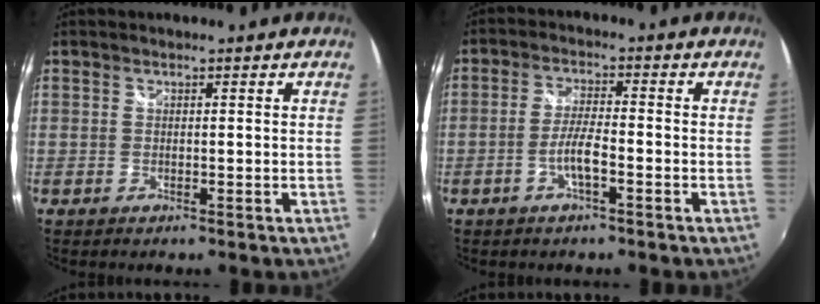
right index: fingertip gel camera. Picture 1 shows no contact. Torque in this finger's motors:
{"motor_torque": [0.50, -0.36, 0.33, 0.05]}